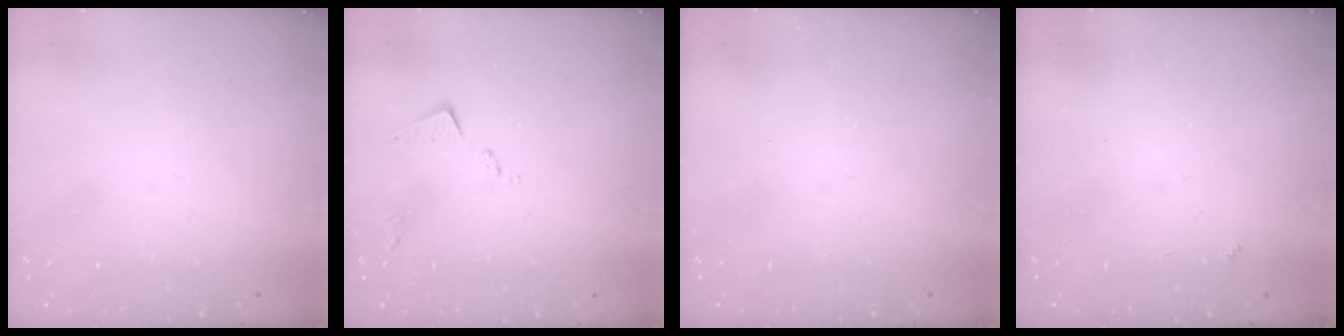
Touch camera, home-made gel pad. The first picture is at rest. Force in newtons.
{"total": 5.4, "press": 5.4, "slide": 0.5}
{"total": 0.9, "press": 0.9, "slide": 0.3}
{"total": 2.4, "press": 2.3, "slide": 0.4}